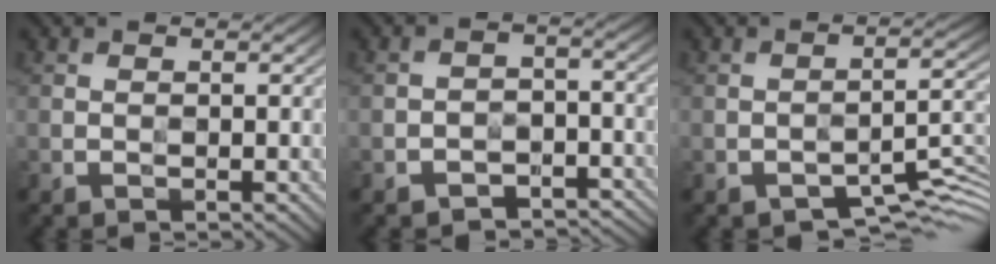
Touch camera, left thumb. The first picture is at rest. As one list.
[{"total": 5.1, "force": [-3.5, 3.1, 2.1], "torque": [-0.024, -0.008, -0.060]}, {"total": 5.3, "force": [-3.5, 1.9, 3.5], "torque": [-0.043, 0.004, -0.053]}]